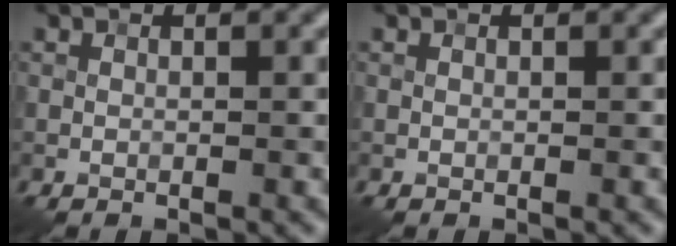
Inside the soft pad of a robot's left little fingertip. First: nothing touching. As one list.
[{"total": 0.0}]